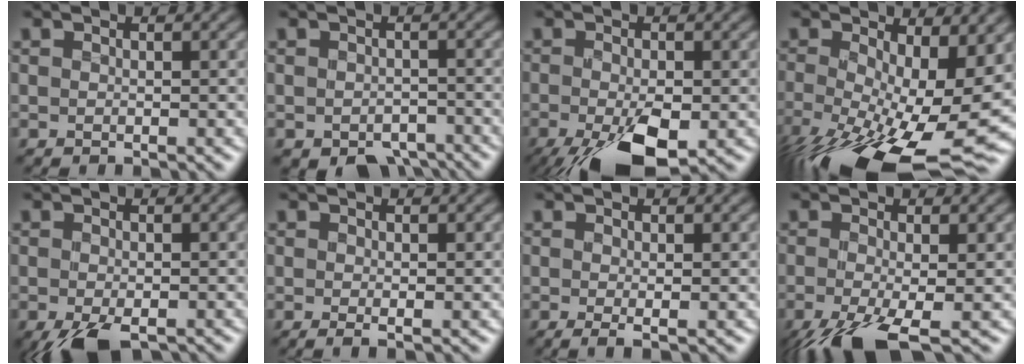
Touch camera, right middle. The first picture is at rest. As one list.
[{"total": 3.8, "force": [-2.7, 2.1, 1.5], "torque": [-0.022, -0.018, -0.038]}, {"total": 8.6, "force": [-4.1, 3.4, 6.7], "torque": [-0.131, -0.027, -0.064]}, {"total": 15.7, "force": [-5.3, 6.3, 13.4], "torque": [-0.235, -0.044, -0.074]}, {"total": 4.1, "force": [-2.6, 1.7, 2.7], "torque": [-0.051, -0.011, -0.041]}, {"total": 0.8, "force": [-0.2, 0.1, 0.7], "torque": [-0.012, -0.004, -0.005]}, {"total": 1.2, "force": [-0.3, 0.2, 1.2], "torque": [-0.020, -0.005, -0.006]}, {"total": 6.5, "force": [-3.5, 1.8, 5.2], "torque": [-0.112, -0.020, -0.063]}]